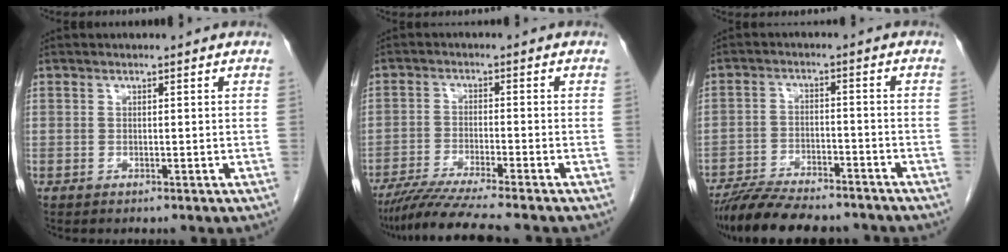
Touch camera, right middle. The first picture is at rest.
{"total": 9.5, "force": [-8.2, -1.1, 4.8], "torque": [-0.070, -0.031, -0.136]}
{"total": 14.2, "force": [-12.5, 3.1, 6.1], "torque": [-0.103, -0.001, -0.191]}